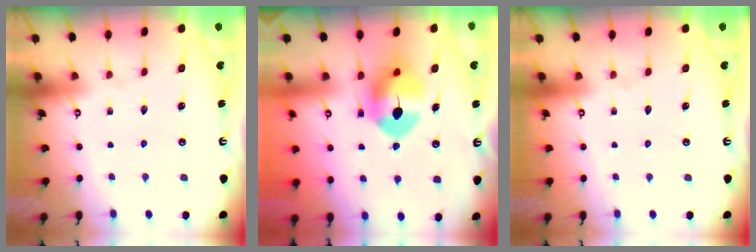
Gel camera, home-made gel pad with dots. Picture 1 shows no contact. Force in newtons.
{"total": 9.4, "press": 9.2, "slide": 1.5}
{"total": 0.0}